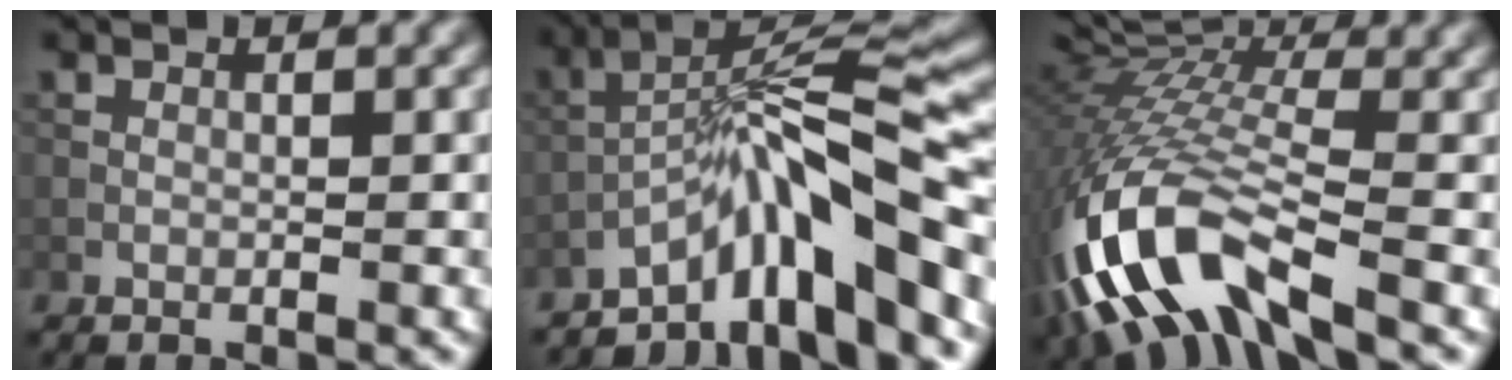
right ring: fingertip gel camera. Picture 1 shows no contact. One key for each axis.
{"total": 10.6, "fx": -6.1, "fy": 1.9, "fz": 8.4, "tx": -0.119, "ty": 0.020, "tz": -0.105}
{"total": 12.3, "fx": -5.2, "fy": 4.7, "fz": 10.1, "tx": -0.221, "ty": -0.010, "tz": -0.101}